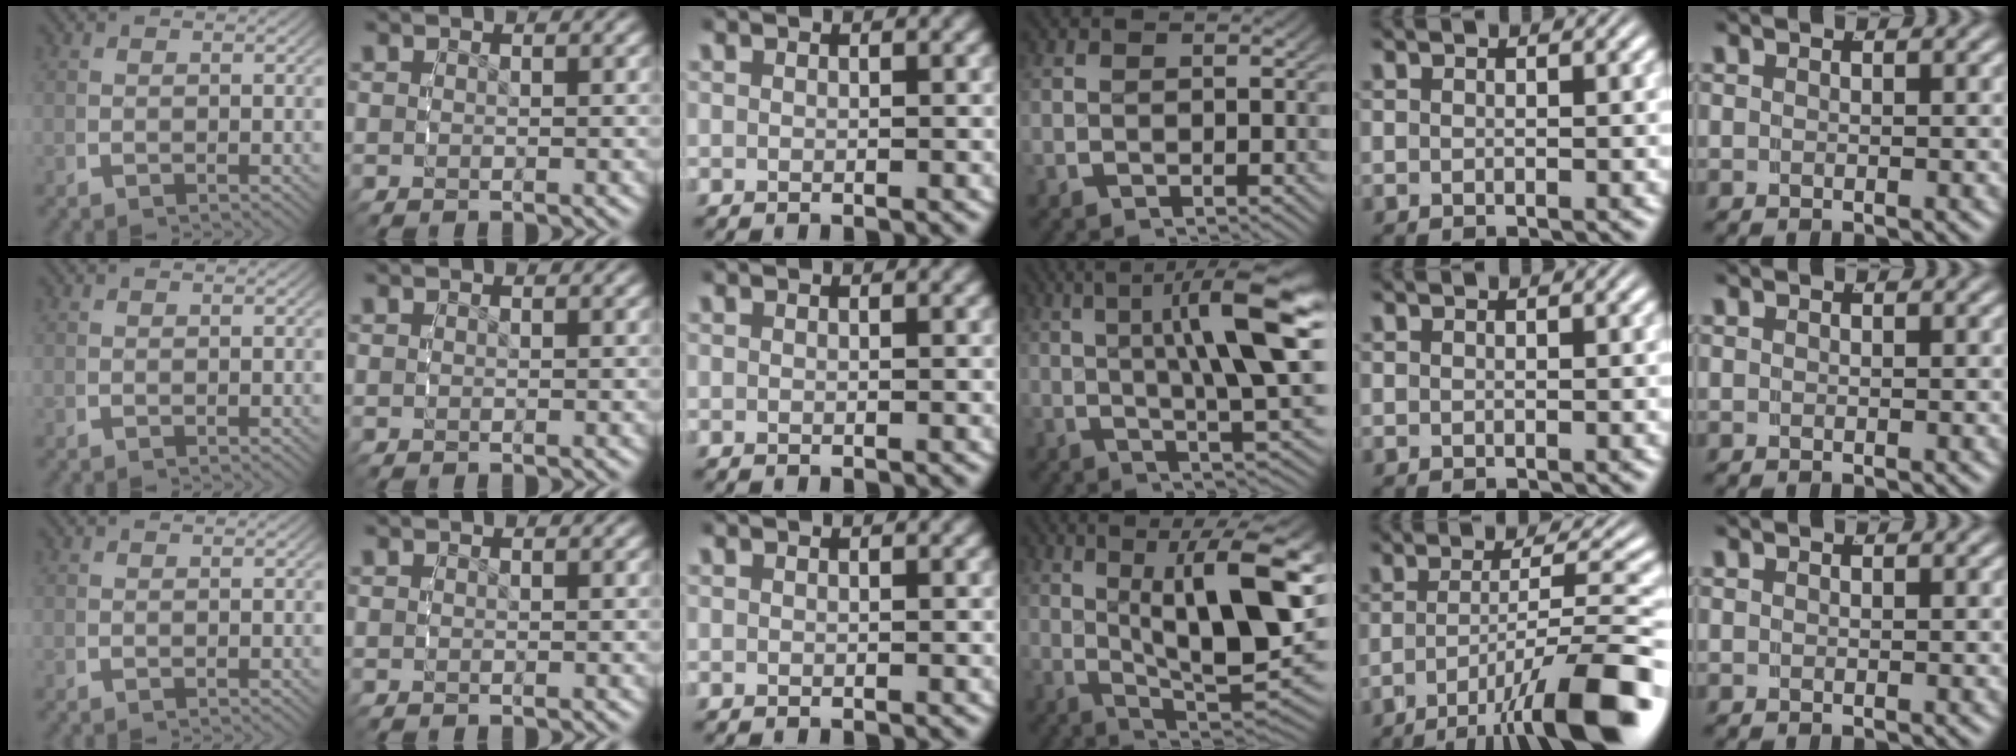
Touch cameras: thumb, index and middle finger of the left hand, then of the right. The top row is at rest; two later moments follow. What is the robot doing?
{"motion": "grasp_and_lifting", "object": "camera"}